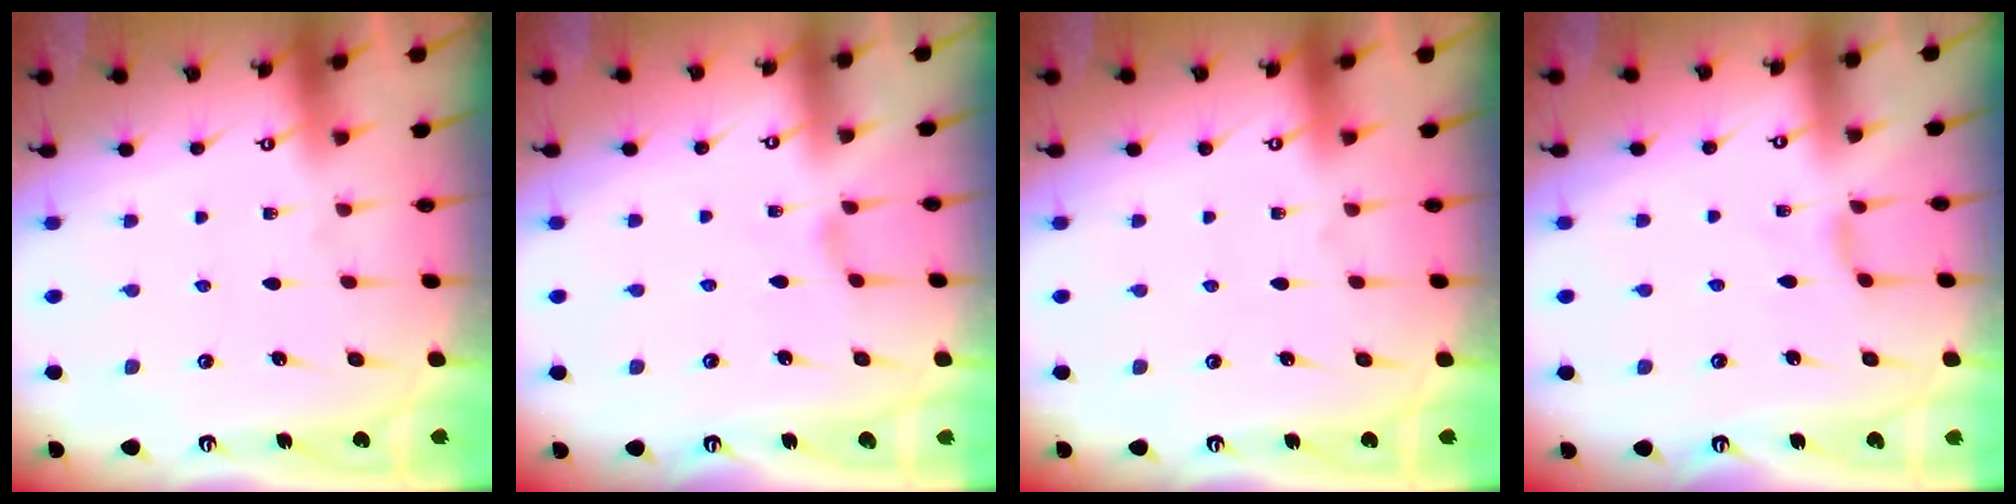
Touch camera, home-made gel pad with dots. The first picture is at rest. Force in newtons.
{"total": 0.0}
{"total": 0.0}
{"total": 1.3, "press": 1.2, "slide": 0.3}